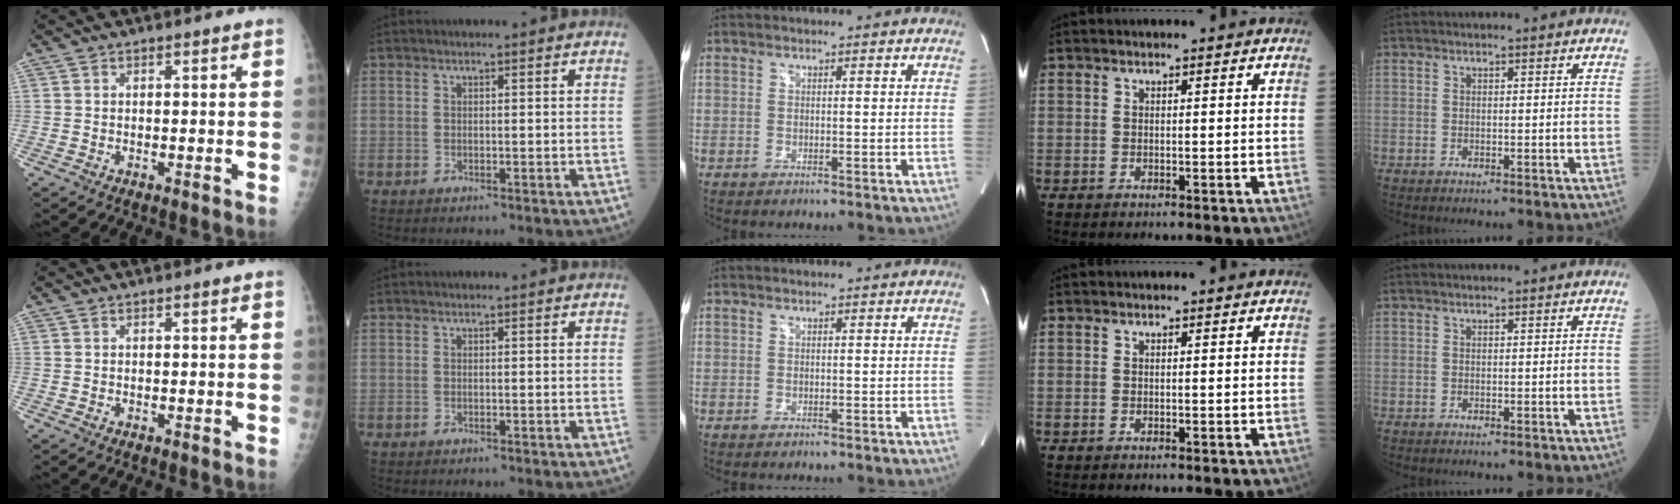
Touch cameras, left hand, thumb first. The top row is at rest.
{}